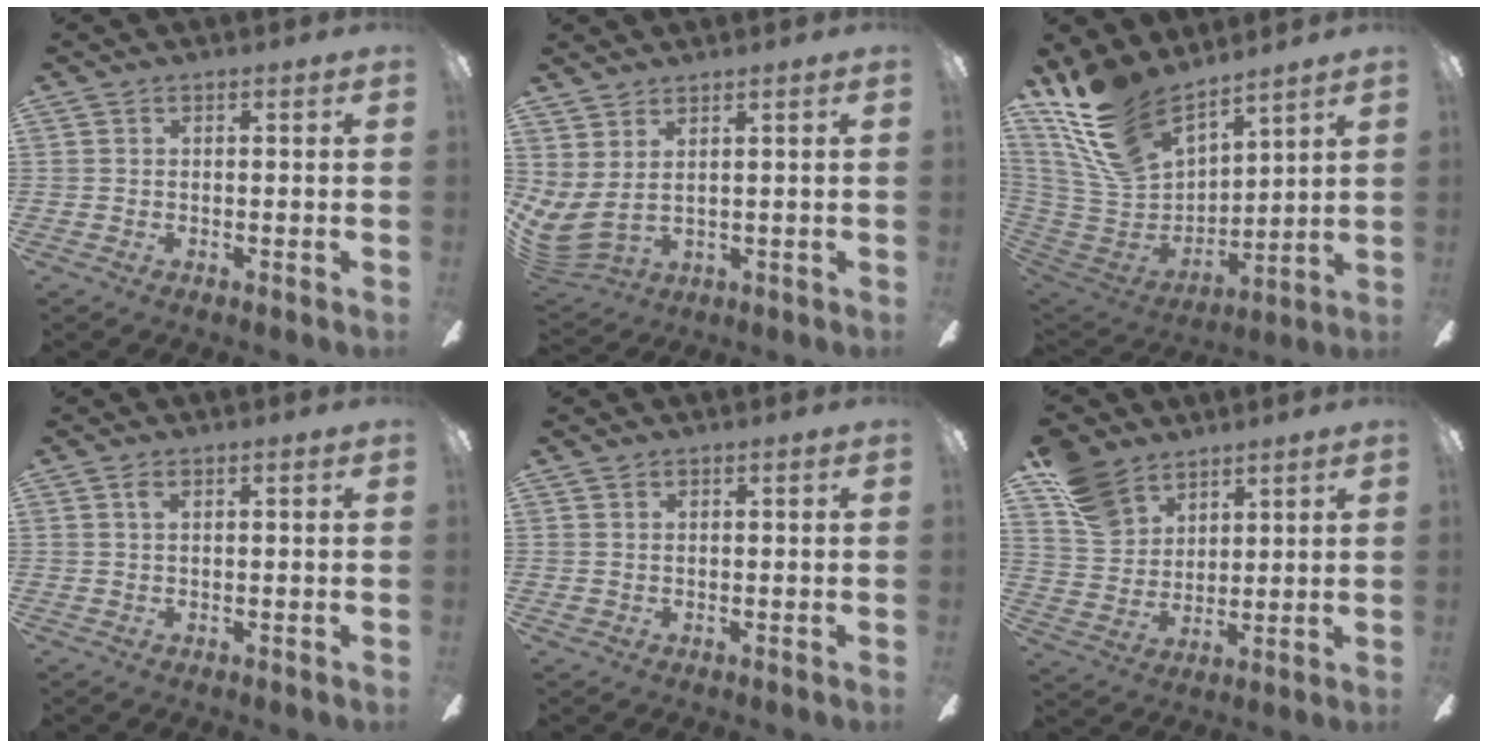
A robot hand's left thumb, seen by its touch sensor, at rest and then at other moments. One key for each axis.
{"total": 5.7, "fx": 2.8, "fy": 2.1, "fz": 4.5, "tx": -0.121, "ty": -0.034, "tz": 0.051}
{"total": 19.1, "fx": 14.1, "fy": 8.1, "fz": 10.0, "tx": -0.244, "ty": -0.081, "tz": 0.261}
{"total": 1.6, "fx": 0.6, "fy": 0.6, "fz": 1.3, "tx": -0.029, "ty": 0.005, "tz": 0.010}
{"total": 1.2, "fx": 0.6, "fy": 0.9, "fz": 0.3, "tx": -0.008, "ty": 0.004, "tz": 0.011}
{"total": 12.7, "fx": 8.8, "fy": 8.0, "fz": 4.4, "tx": -0.098, "ty": -0.033, "tz": 0.177}